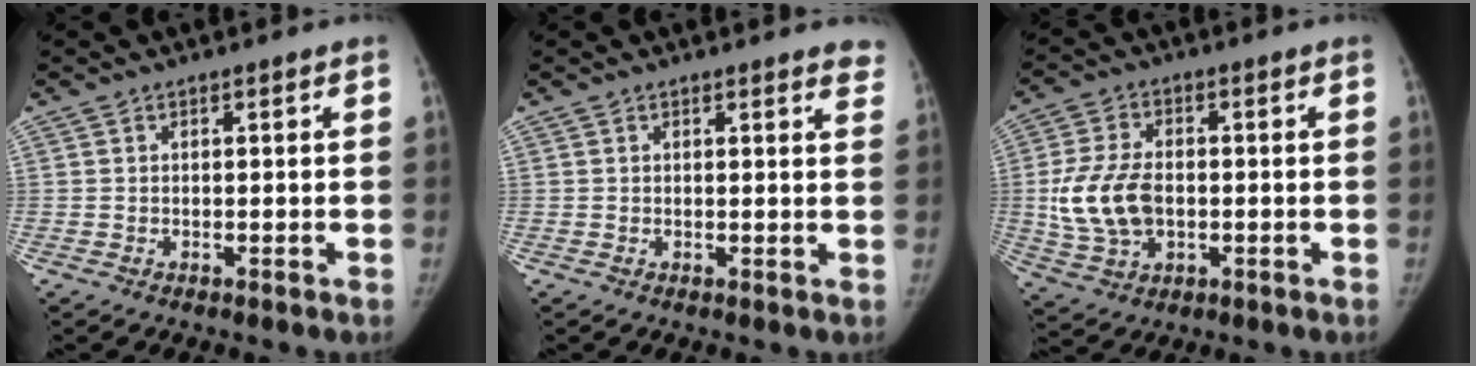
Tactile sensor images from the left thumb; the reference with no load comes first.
{"total": 3.5, "force": [3.2, 1.0, 1.3], "torque": [0.005, -0.013, 0.018]}
{"total": 11.8, "force": [-0.6, 7.7, 8.9], "torque": [-0.174, 0.004, -0.007]}